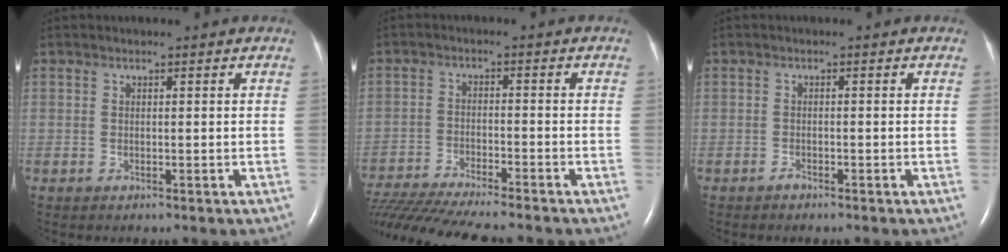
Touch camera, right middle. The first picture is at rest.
{"total": 17.4, "force": [-15.5, 1.0, 8.0], "torque": [-0.153, -0.033, -0.245]}
{"total": 0.6, "force": [-0.6, 0.1, 0.2], "torque": [-0.007, -0.001, -0.010]}